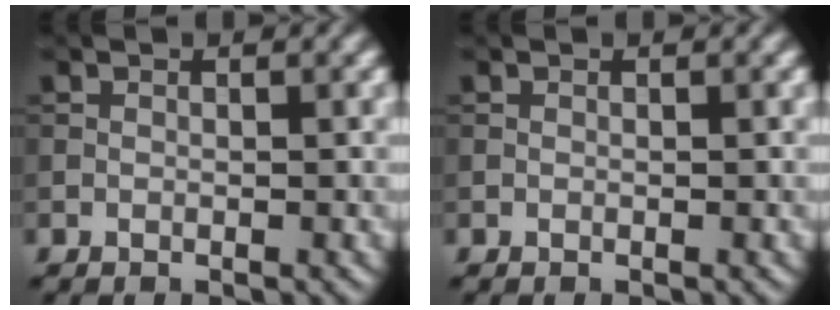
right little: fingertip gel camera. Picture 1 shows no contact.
{"total": 0.0}